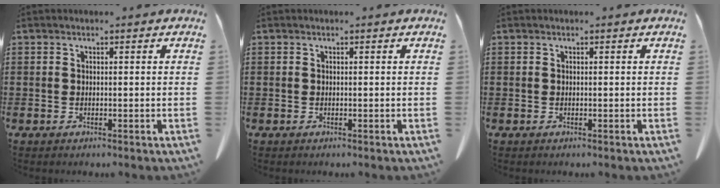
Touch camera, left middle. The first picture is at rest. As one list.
[{"total": 0.0}, {"total": 0.0}]